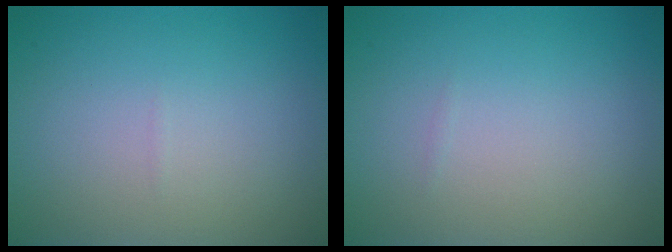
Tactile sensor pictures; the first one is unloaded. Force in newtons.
{"total": 0.0}